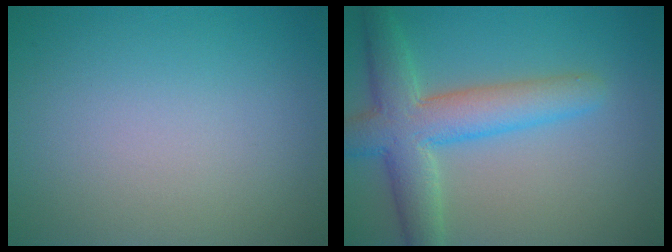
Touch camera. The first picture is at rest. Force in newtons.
{"total": 6.5, "press": 6.5, "slide": 0.2}